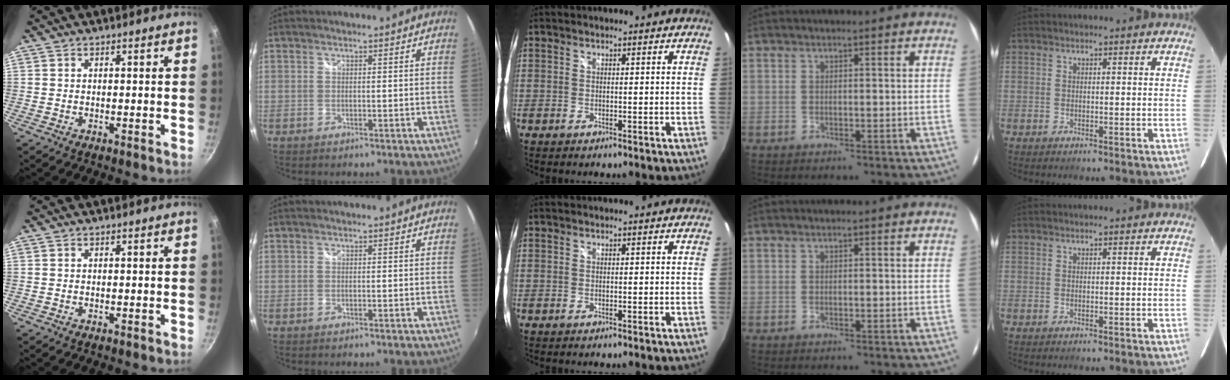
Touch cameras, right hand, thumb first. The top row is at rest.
{}